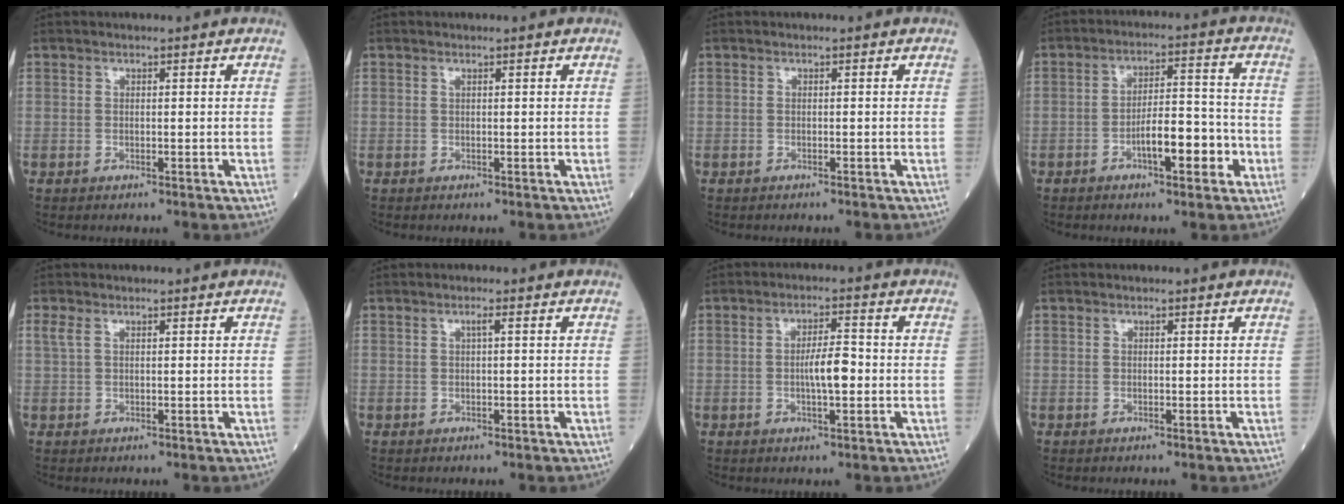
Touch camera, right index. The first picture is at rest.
{"total": 0.0}
{"total": 0.5, "force": [-0.5, 0.0, 0.1], "torque": [-0.007, 0.000, -0.011]}
{"total": 7.9, "force": [-3.2, 2.2, 6.8], "torque": [-0.115, 0.016, -0.046]}
{"total": 1.4, "force": [0.7, 0.6, 1.0], "torque": [-0.035, 0.016, 0.018]}
{"total": 0.8, "force": [0.2, -0.1, 0.8], "torque": [-0.015, 0.001, 0.004]}
{"total": 4.6, "force": [-0.6, 0.9, 4.5], "torque": [-0.081, 0.003, -0.011]}
{"total": 0.0}